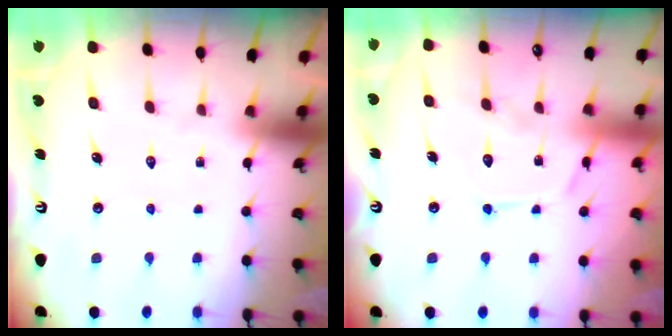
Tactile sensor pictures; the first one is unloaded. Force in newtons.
{"total": 11.6, "press": 11.6, "slide": 1.0}